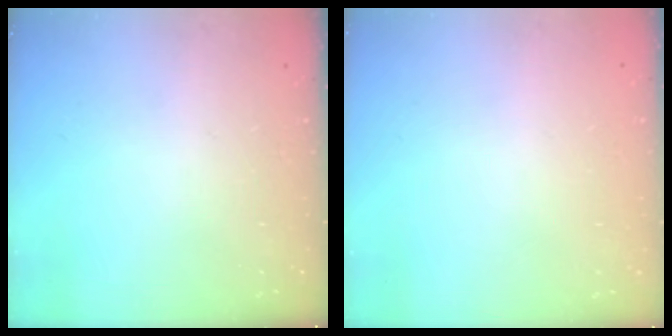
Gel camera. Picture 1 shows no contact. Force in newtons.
{"total": 0.0}